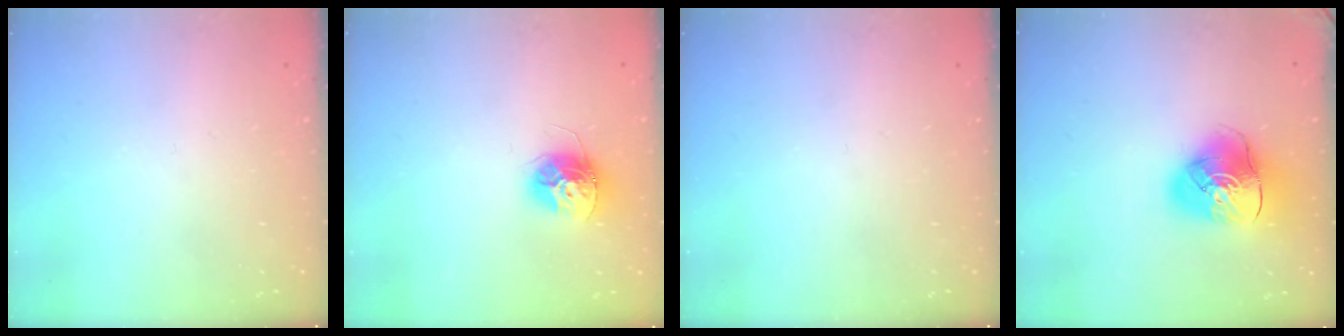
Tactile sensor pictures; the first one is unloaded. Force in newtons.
{"total": 11.1, "press": 11.1, "slide": 0.5}
{"total": 0.0}
{"total": 12.8, "press": 12.7, "slide": 2.0}